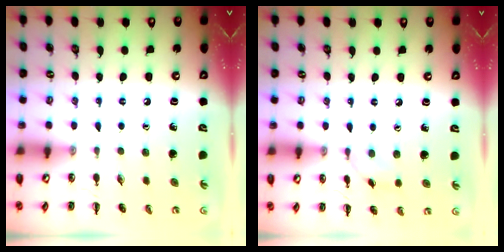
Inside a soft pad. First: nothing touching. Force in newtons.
{"total": 5.2, "press": 5.1, "slide": 0.9}